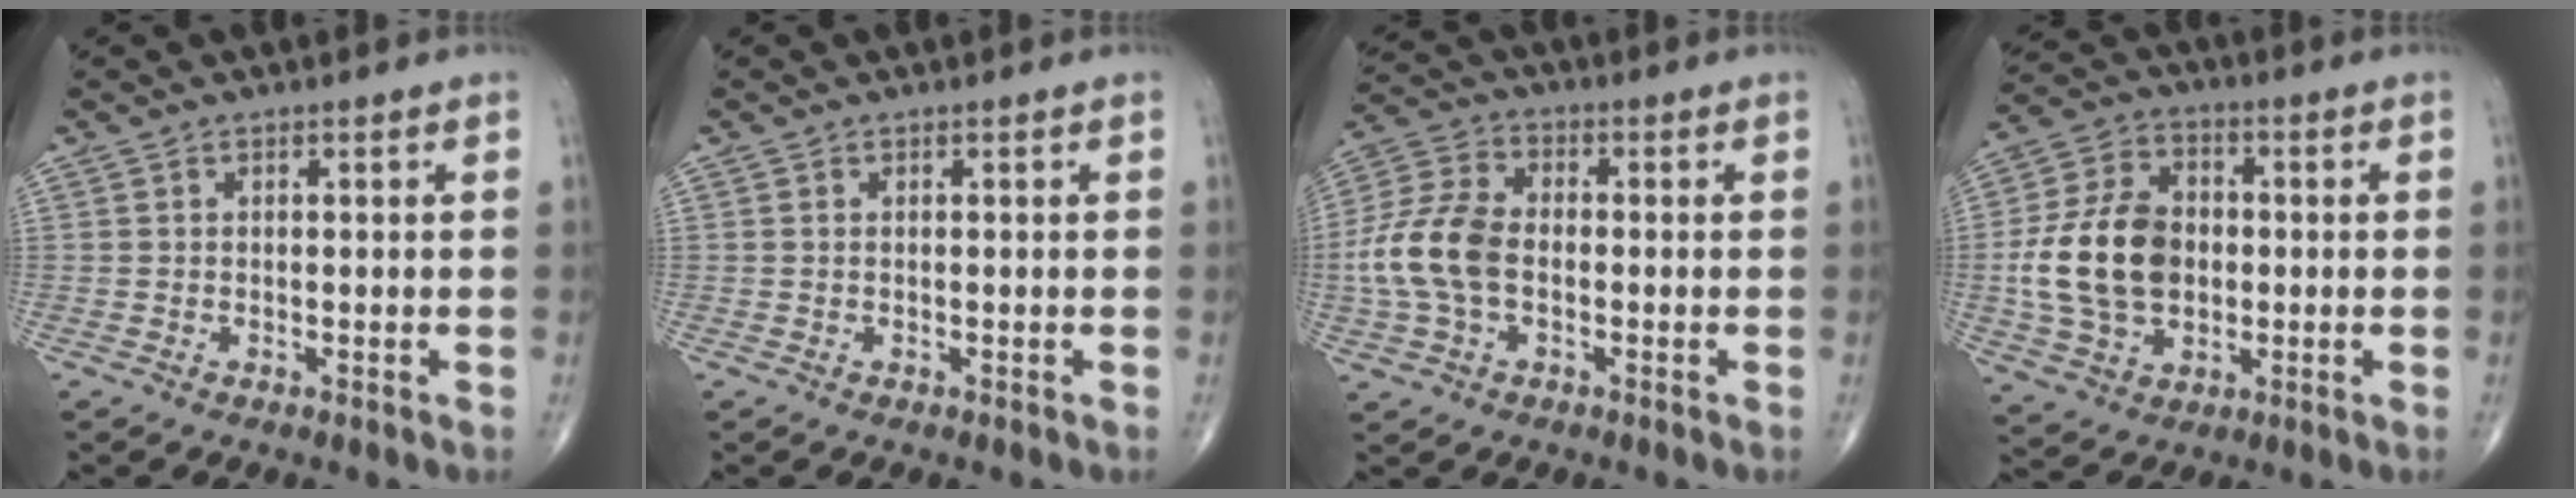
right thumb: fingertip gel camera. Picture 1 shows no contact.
{"total": 0.0}
{"total": 12.0, "force": [-1.5, 7.6, 9.2], "torque": [-0.199, 0.027, -0.034]}
{"total": 16.3, "force": [-0.7, 11.6, 11.4], "torque": [-0.203, 0.017, -0.009]}